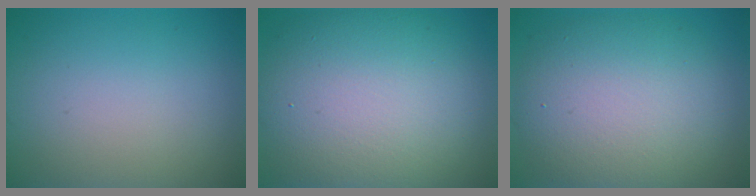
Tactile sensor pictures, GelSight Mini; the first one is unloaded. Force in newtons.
{"total": 13.3, "press": 13.3, "slide": 1.0}
{"total": 9.6, "press": 9.6, "slide": 0.6}